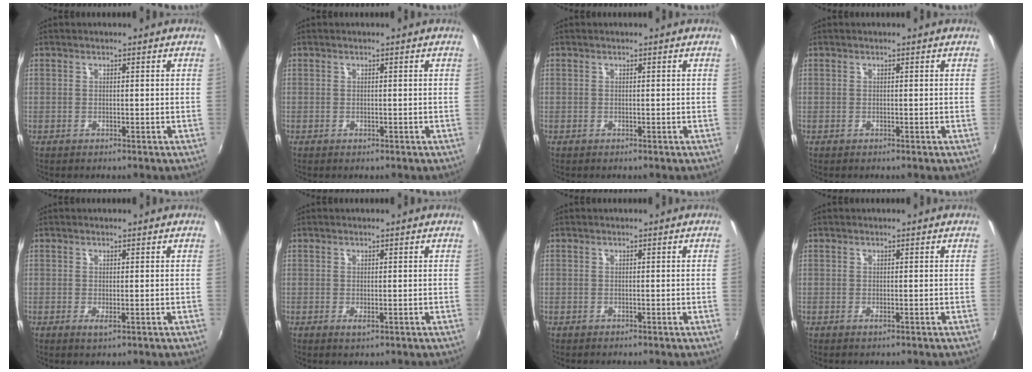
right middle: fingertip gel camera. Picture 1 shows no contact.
{"total": 0.0}
{"total": 0.0}
{"total": 0.0}
{"total": 1.2, "force": [-0.1, 0.1, 1.2], "torque": [-0.022, -0.003, -0.002]}
{"total": 1.1, "force": [-0.2, 0.3, 1.1], "torque": [-0.019, -0.002, -0.002]}
{"total": 0.0}
{"total": 0.5, "force": [-0.2, -0.1, 0.5], "torque": [-0.007, 0.003, -0.003]}